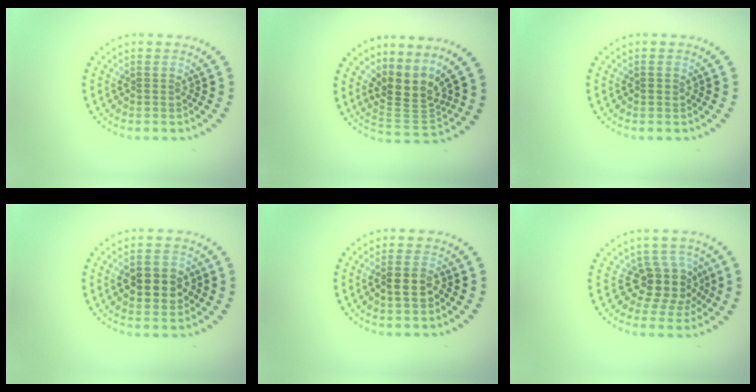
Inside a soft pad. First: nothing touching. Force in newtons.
{"total": 3.6, "press": 2.6, "slide": 2.5}
{"total": 0.6, "press": 0.6, "slide": 0.1}
{"total": 4.5, "press": 4.5, "slide": 0.1}
{"total": 2.4, "press": 2.4, "slide": 0.5}
{"total": 3.7, "press": 2.9, "slide": 2.3}